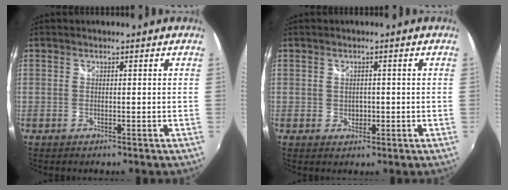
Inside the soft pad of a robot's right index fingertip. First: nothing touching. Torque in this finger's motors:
{"motor_torque": [-0.02, 0.04, 0.01, 0.00]}